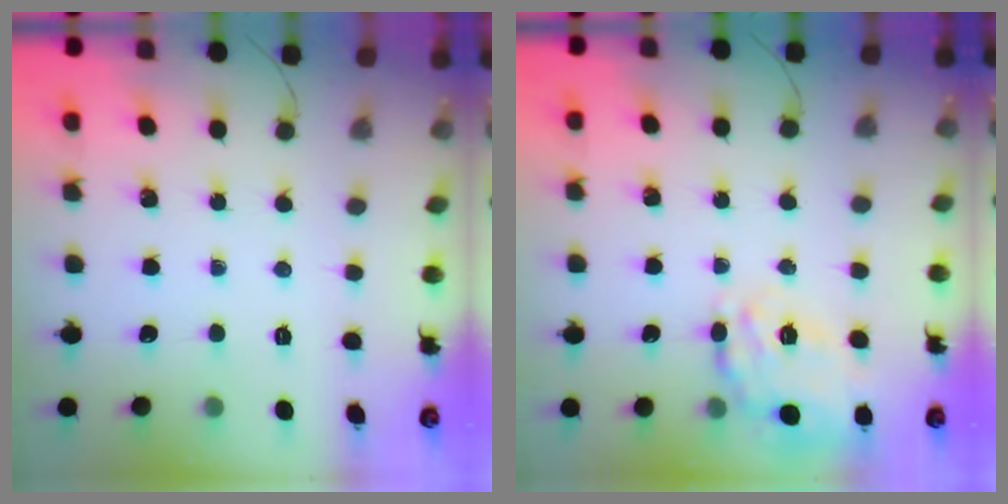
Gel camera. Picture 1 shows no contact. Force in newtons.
{"total": 19.9, "press": 19.7, "slide": 3.0}